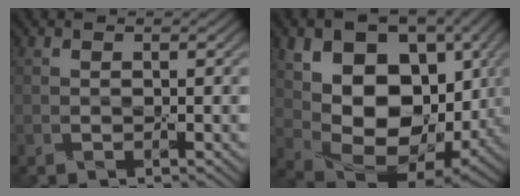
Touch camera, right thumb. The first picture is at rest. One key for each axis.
{"total": 16.9, "fx": 2.4, "fy": 11.2, "fz": 12.4, "tx": -0.205, "ty": -0.009, "tz": 0.056}